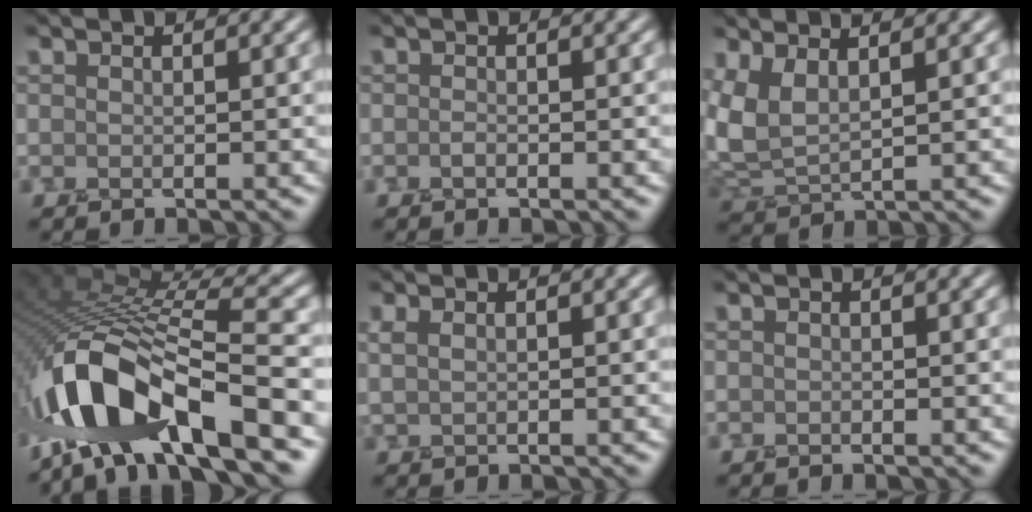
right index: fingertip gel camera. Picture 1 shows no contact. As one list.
[{"total": 0.5, "force": [-0.3, 0.1, 0.4], "torque": [-0.009, 0.001, -0.006]}, {"total": 3.8, "force": [2.1, 1.5, 2.8], "torque": [-0.076, 0.002, 0.047]}, {"total": 12.9, "force": [-6.7, 4.2, 10.2], "torque": [-0.190, 0.009, -0.125]}, {"total": 1.1, "force": [0.6, 0.4, 0.9], "torque": [-0.018, 0.000, 0.014]}, {"total": 0.0}]